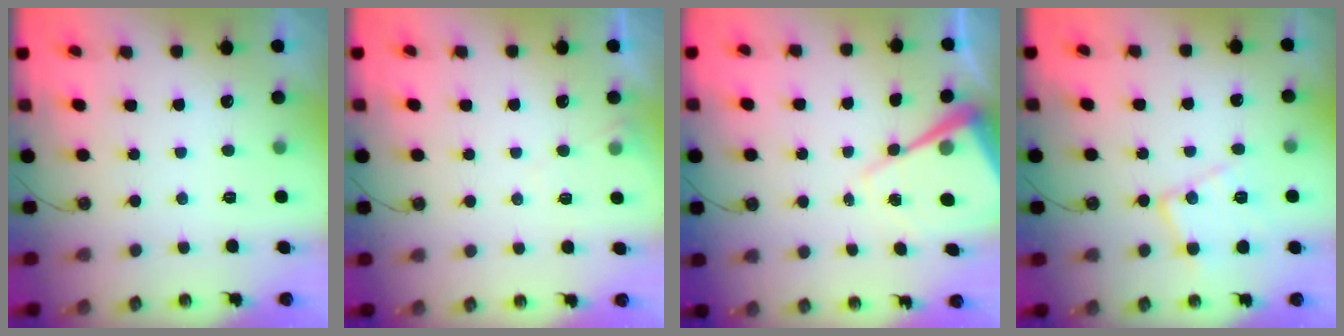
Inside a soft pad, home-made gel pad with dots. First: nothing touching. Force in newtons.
{"total": 5.0, "press": 4.9, "slide": 0.8}
{"total": 10.3, "press": 10.3, "slide": 0.9}
{"total": 13.2, "press": 13.1, "slide": 1.0}